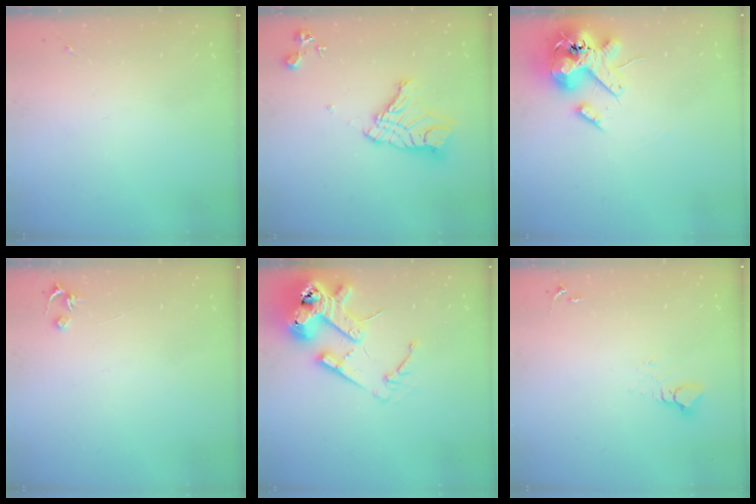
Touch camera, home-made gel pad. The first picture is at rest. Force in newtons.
{"total": 14.4, "press": 14.3, "slide": 1.3}
{"total": 16.8, "press": 16.5, "slide": 2.9}
{"total": 3.2, "press": 3.2, "slide": 0.3}
{"total": 18.0, "press": 17.9, "slide": 2.6}
{"total": 4.2, "press": 4.2, "slide": 0.2}